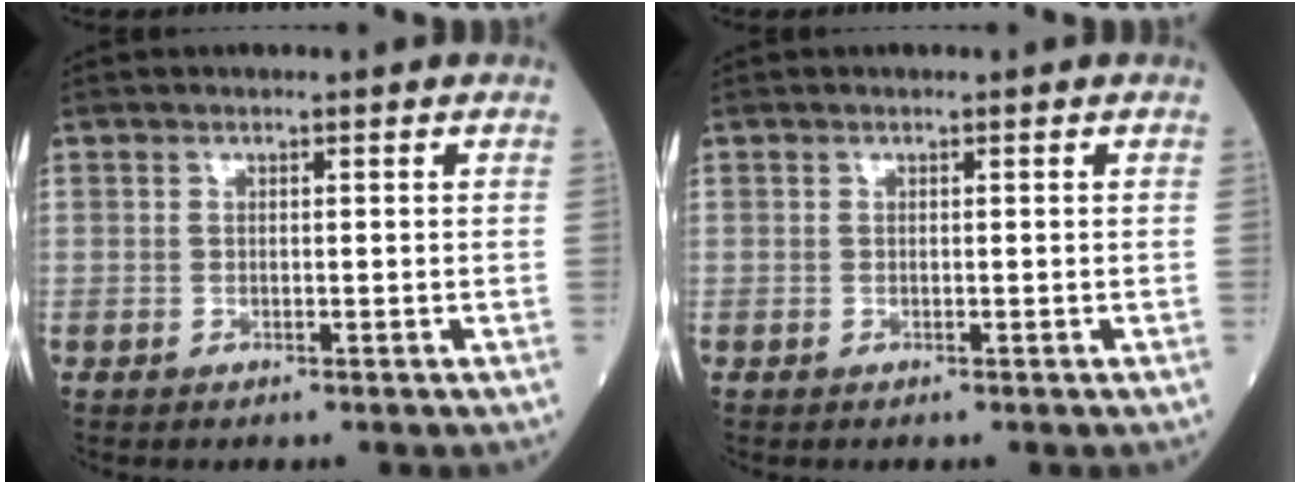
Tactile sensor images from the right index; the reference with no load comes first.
{"total": 0.0}